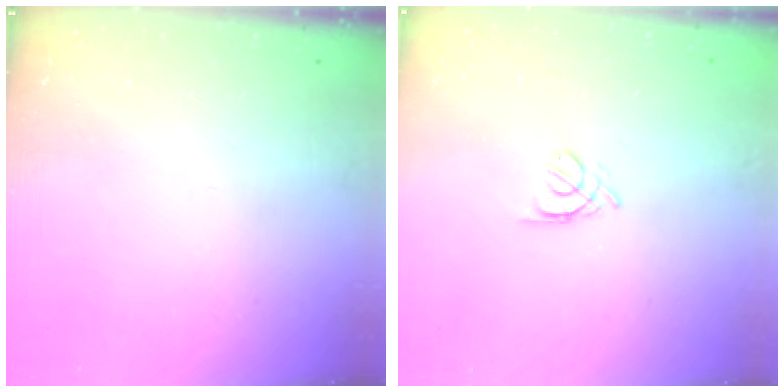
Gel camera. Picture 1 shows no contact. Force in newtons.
{"total": 3.0, "press": 2.9, "slide": 0.7}